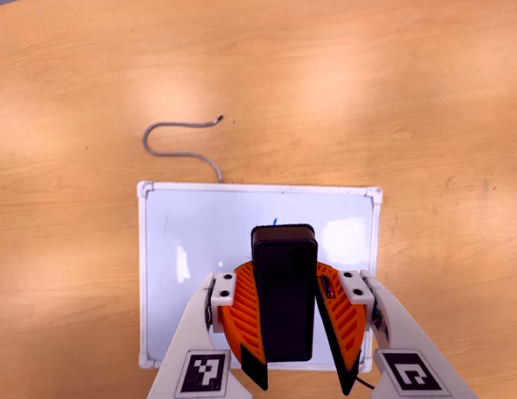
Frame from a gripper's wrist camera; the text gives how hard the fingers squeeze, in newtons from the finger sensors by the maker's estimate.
{"total": 9.3, "left": 9.3, "right": 9.3}